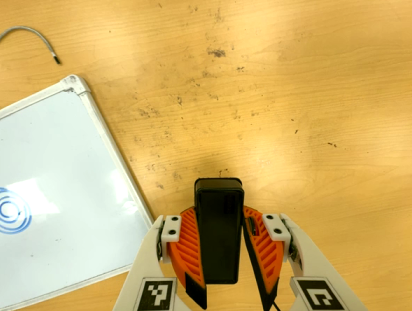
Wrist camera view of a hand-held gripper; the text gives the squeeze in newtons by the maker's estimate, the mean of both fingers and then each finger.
{"total": 8.7, "left": 7.4, "right": 10.0}